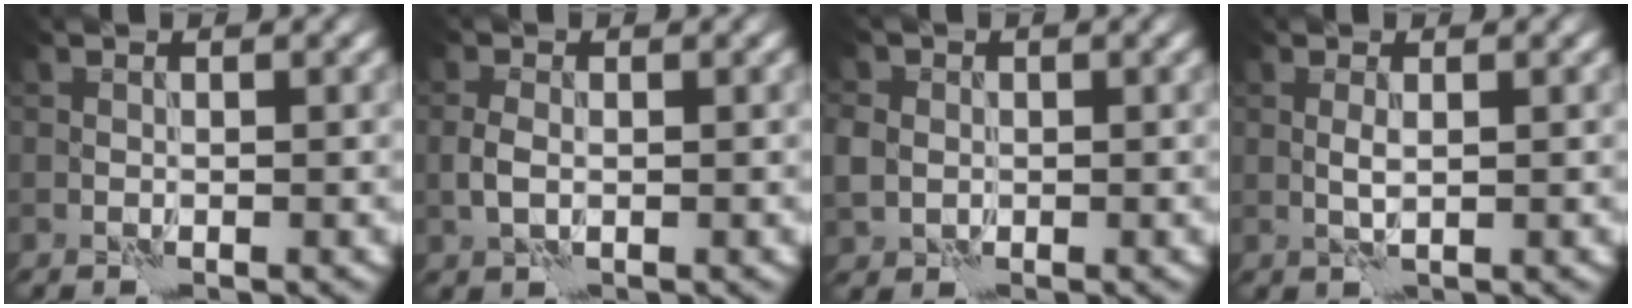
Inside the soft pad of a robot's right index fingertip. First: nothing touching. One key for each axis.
{"total": 1.8, "fx": -0.4, "fy": 1.0, "fz": 1.4, "tx": -0.035, "ty": 0.002, "tz": -0.012}
{"total": 2.7, "fx": -0.1, "fy": 2.5, "fz": 0.9, "tx": -0.028, "ty": 0.000, "tz": -0.004}
{"total": 1.0, "fx": 0.1, "fy": 0.1, "fz": 1.0, "tx": -0.024, "ty": 0.002, "tz": 0.000}